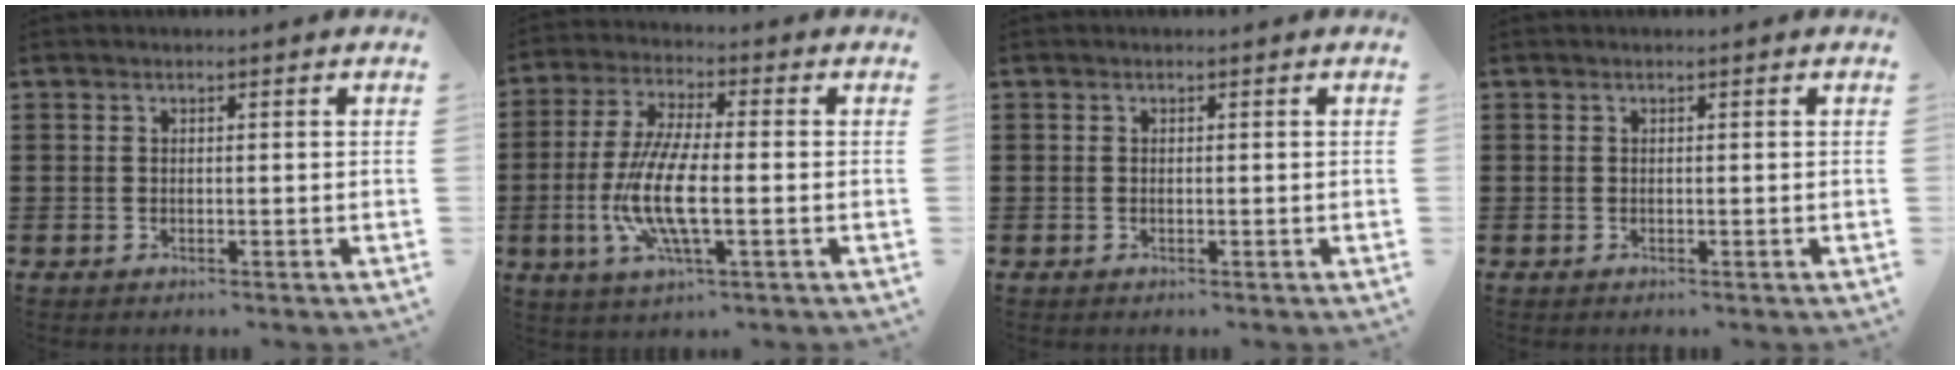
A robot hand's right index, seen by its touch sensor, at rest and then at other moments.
{"total": 10.3, "force": [-2.4, 2.9, 9.6], "torque": [-0.223, -0.020, -0.054]}
{"total": 0.0}
{"total": 0.0}